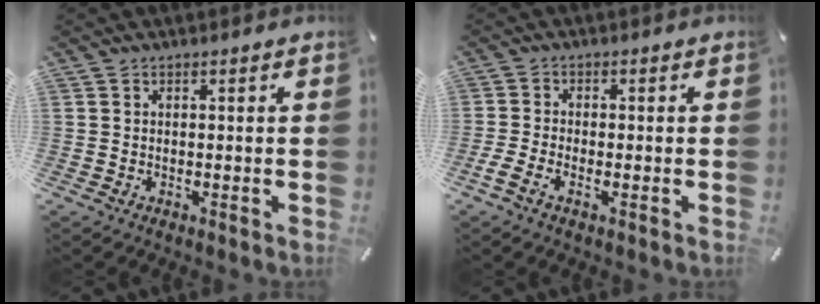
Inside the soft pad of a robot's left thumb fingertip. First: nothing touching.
{"total": 2.6, "force": [-1.2, 1.3, 2.0], "torque": [-0.048, 0.001, -0.026]}